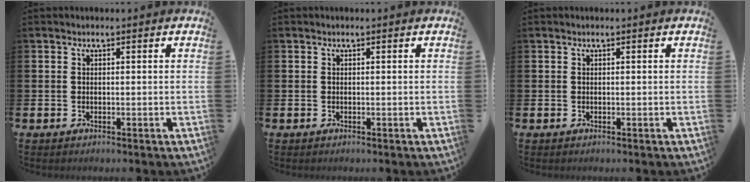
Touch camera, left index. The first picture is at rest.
{"total": 0.0}
{"total": 0.0}